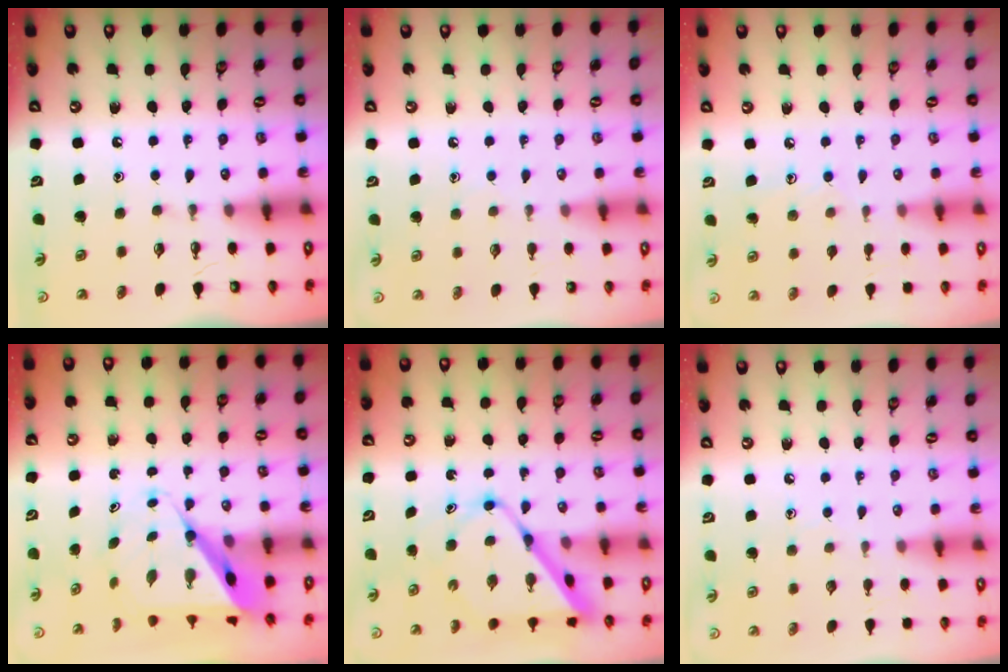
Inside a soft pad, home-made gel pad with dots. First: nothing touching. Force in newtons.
{"total": 3.0, "press": 2.9, "slide": 0.4}
{"total": 5.8, "press": 5.7, "slide": 0.6}
{"total": 9.3, "press": 9.3, "slide": 0.8}
{"total": 11.7, "press": 11.6, "slide": 1.2}
{"total": 3.2, "press": 3.2, "slide": 0.3}